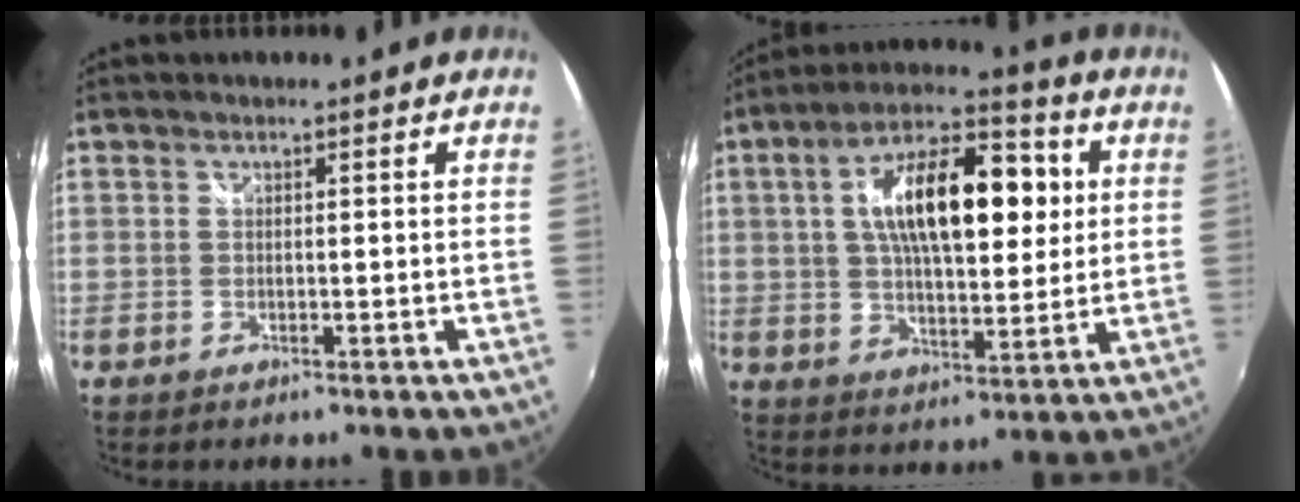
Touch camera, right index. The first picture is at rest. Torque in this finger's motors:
{"motor_torque": [1.33, 0.81, 1.05, 0.21]}